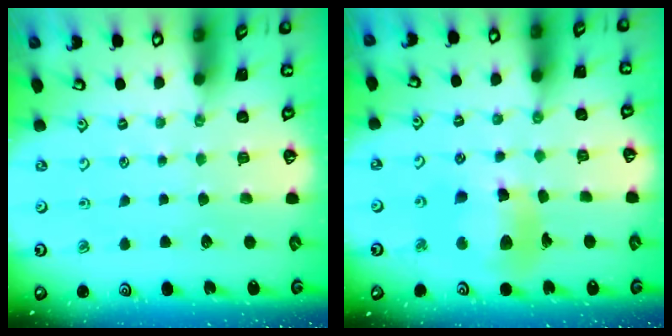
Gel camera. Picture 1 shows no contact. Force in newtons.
{"total": 12.6, "press": 12.5, "slide": 1.6}